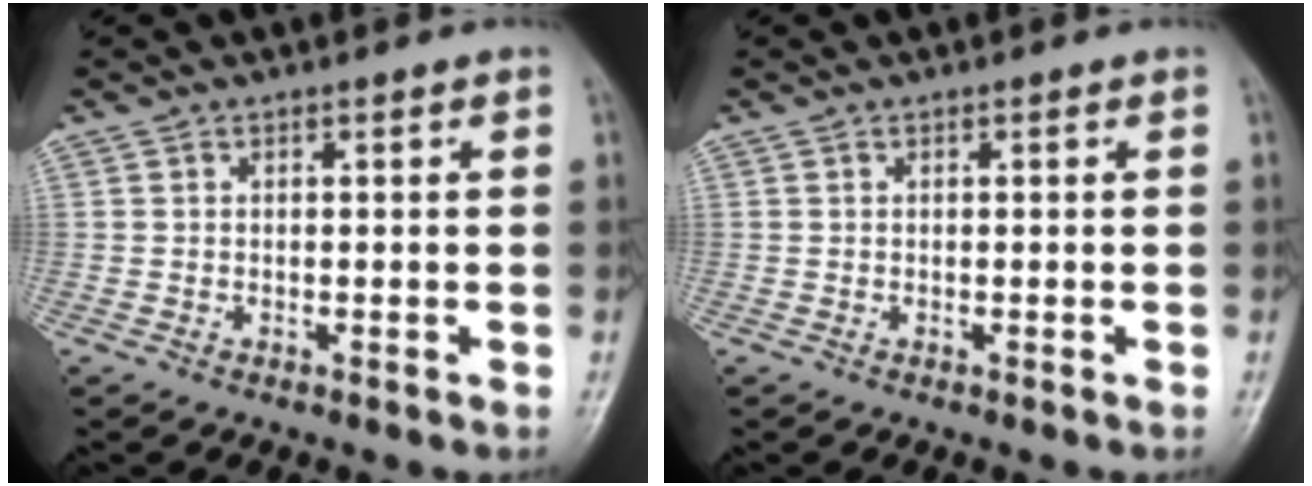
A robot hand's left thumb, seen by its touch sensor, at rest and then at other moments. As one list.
[{"total": 0.0}]